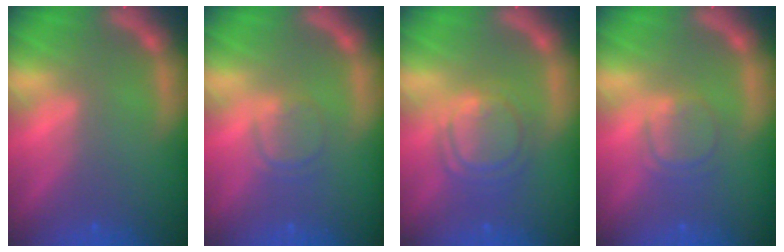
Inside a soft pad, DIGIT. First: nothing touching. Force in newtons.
{"total": 2.4}
{"total": 5.6}
{"total": 3.0}